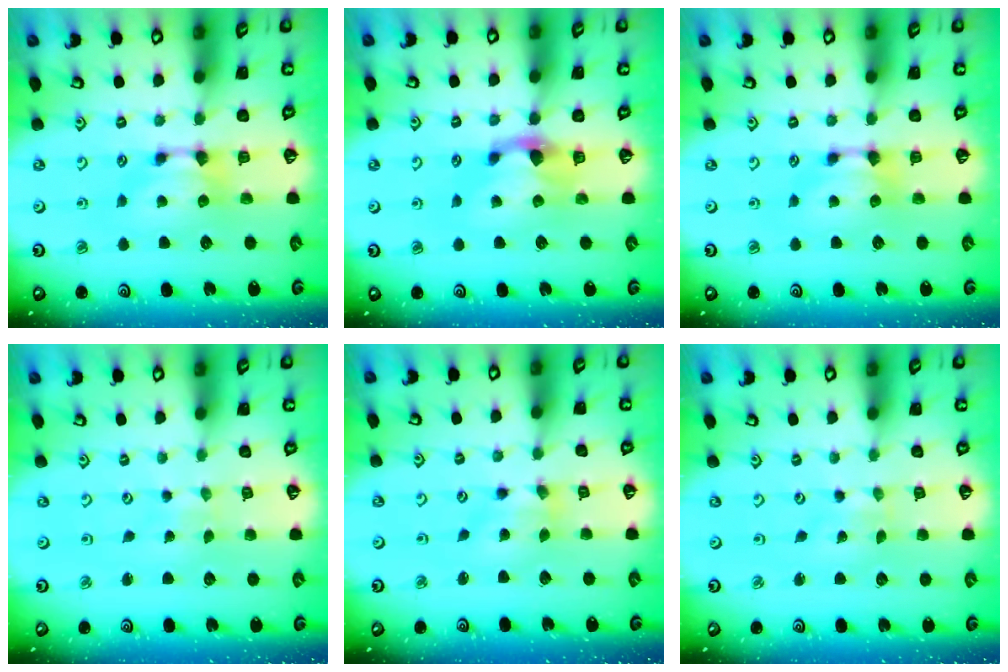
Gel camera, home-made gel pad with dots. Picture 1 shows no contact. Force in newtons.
{"total": 1.5, "press": 0.4, "slide": 1.4}
{"total": 0.0}
{"total": 5.7, "press": 5.7, "slide": 0.3}
{"total": 2.4, "press": 1.9, "slide": 1.4}
{"total": 5.3, "press": 5.2, "slide": 0.2}